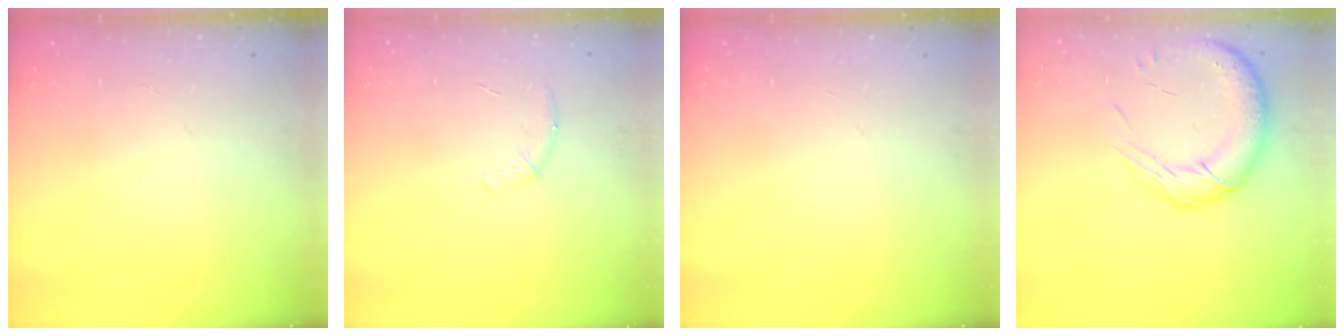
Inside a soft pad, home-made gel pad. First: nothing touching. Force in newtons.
{"total": 5.5, "press": 5.3, "slide": 1.4}
{"total": 0.0}
{"total": 16.4, "press": 15.8, "slide": 4.5}